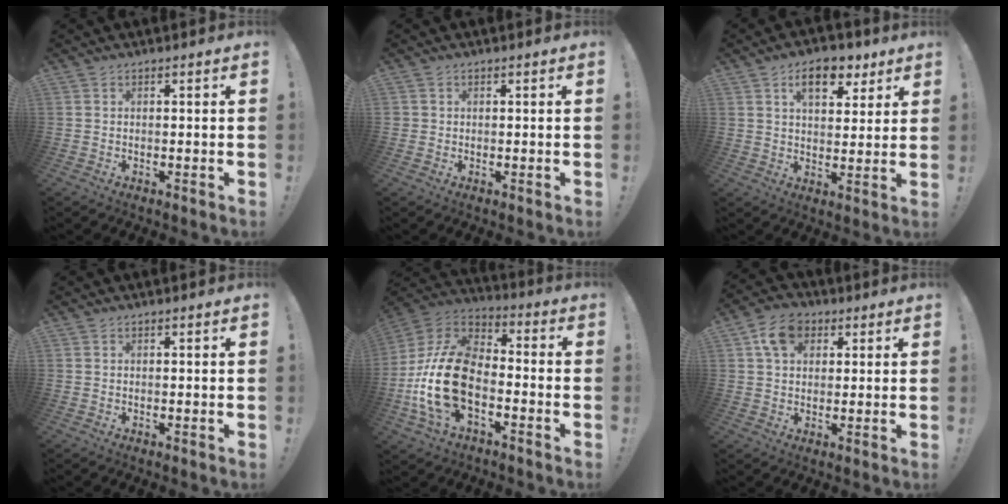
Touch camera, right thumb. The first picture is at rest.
{"total": 0.9, "force": [0.3, 0.8, -0.3], "torque": [0.013, -0.003, 0.005]}
{"total": 10.5, "force": [5.5, 5.8, 6.8], "torque": [-0.082, -0.019, 0.094]}
{"total": 0.0}
{"total": 20.4, "force": [-5.3, 12.5, 15.2], "torque": [-0.314, 0.028, -0.080]}
{"total": 9.3, "force": [3.7, 6.7, 5.3], "torque": [-0.091, 0.005, 0.072]}